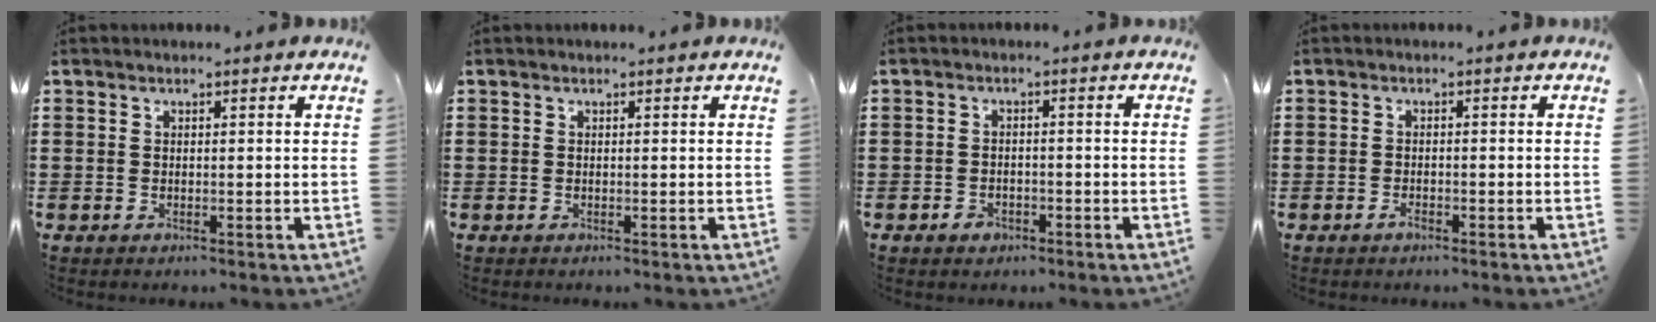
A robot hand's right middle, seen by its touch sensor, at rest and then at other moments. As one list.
[{"total": 0.0}, {"total": 1.5, "force": [-1.1, 0.9, 0.5], "torque": [-0.011, 0.000, -0.022]}, {"total": 1.2, "force": [-0.9, 0.4, 0.7], "torque": [-0.017, -0.006, -0.016]}]